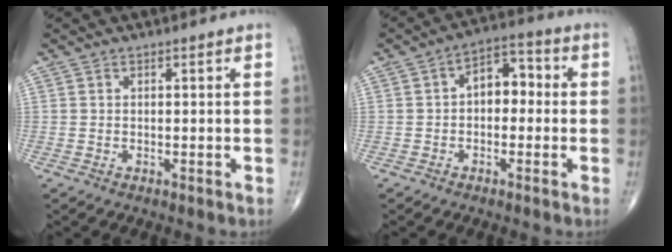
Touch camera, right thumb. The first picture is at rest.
{"total": 7.0, "force": [-0.1, 4.6, 5.2], "torque": [-0.049, 0.029, -0.016]}